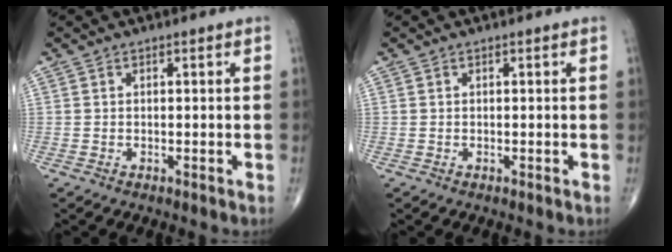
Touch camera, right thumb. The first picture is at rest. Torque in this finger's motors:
{"motor_torque": [0.00, 0.00, -0.01, -0.01, 0.00]}